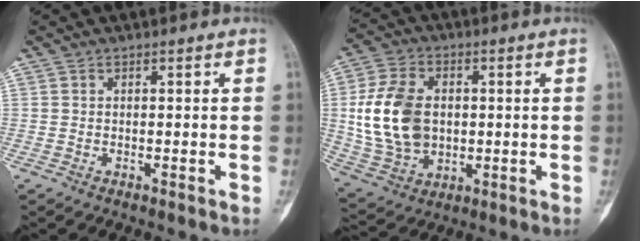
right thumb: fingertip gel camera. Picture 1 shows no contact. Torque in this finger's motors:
{"motor_torque": [0.29, 1.12, 0.69, 0.62, 0.15]}